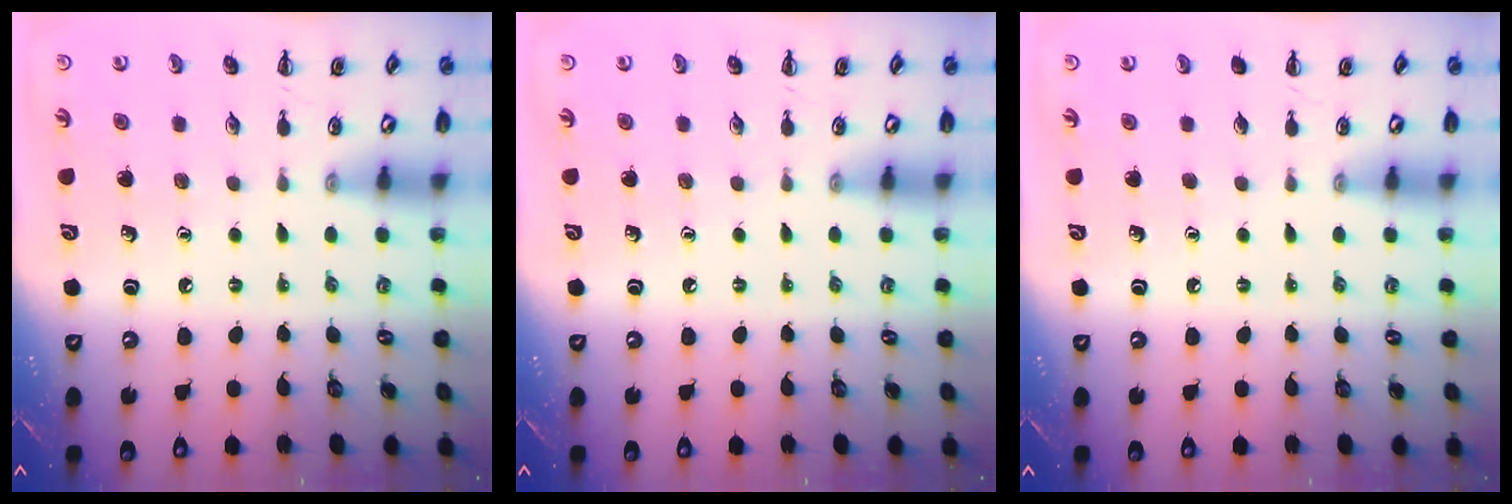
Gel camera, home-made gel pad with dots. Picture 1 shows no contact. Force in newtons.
{"total": 0.0}
{"total": 0.0}